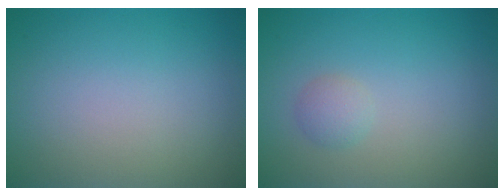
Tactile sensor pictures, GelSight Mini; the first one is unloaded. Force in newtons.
{"total": 1.3, "press": 1.3, "slide": 0.1}